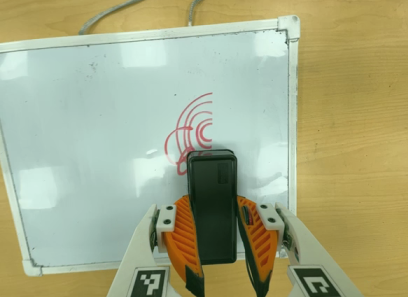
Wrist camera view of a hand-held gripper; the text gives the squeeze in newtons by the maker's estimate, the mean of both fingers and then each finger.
{"total": 6.9, "left": 5.8, "right": 7.9}